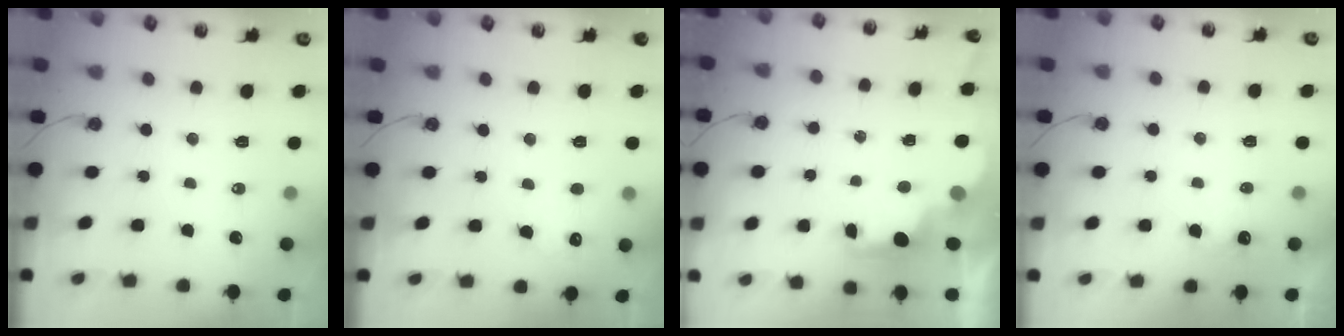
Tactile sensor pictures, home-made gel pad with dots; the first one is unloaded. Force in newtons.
{"total": 4.1, "press": 4.0, "slide": 1.1}
{"total": 2.7, "press": 2.6, "slide": 0.8}
{"total": 2.9, "press": 2.7, "slide": 0.9}